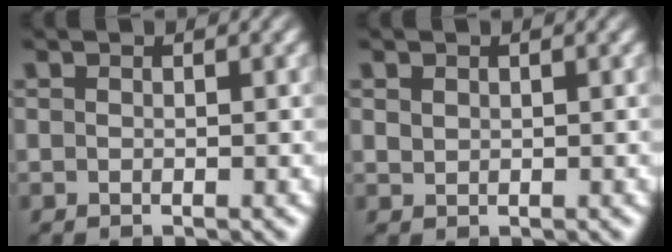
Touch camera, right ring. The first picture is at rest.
{"total": 0.7, "force": [0.6, 0.5, 0.0], "torque": [-0.002, -0.004, 0.019]}